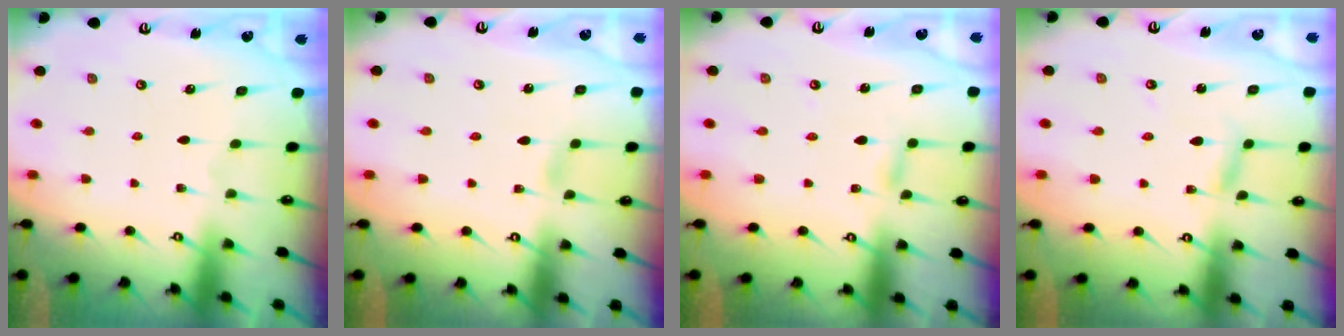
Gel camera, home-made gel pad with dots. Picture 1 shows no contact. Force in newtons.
{"total": 3.0, "press": 3.0, "slide": 0.3}
{"total": 3.0, "press": 2.9, "slide": 0.4}
{"total": 4.1, "press": 4.1, "slide": 0.3}